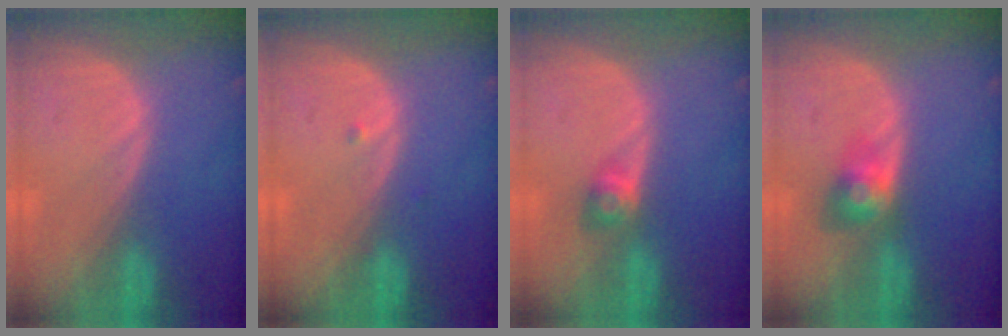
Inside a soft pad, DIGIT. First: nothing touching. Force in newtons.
{"total": 0.6, "press": 0.5, "slide": 0.3}
{"total": 2.7, "press": 2.5, "slide": 1.1}
{"total": 3.7, "press": 3.7, "slide": 0.2}